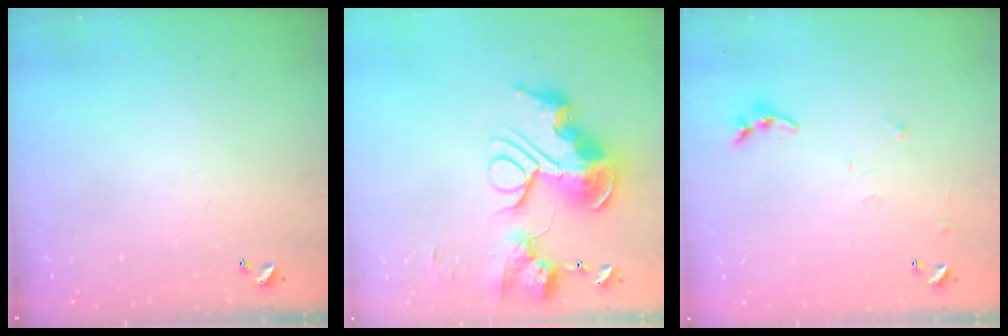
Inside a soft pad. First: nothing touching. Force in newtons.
{"total": 0.9, "press": 0.9, "slide": 0.0}
{"total": 7.5, "press": 7.5, "slide": 0.6}